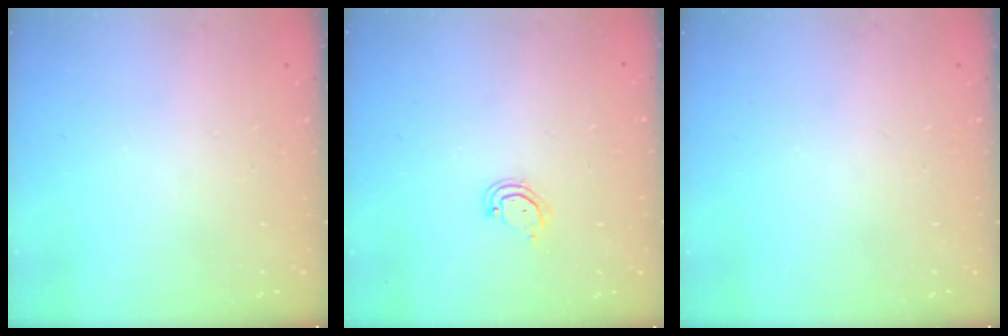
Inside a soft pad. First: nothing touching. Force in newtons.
{"total": 3.7, "press": 3.7, "slide": 0.3}
{"total": 0.0}